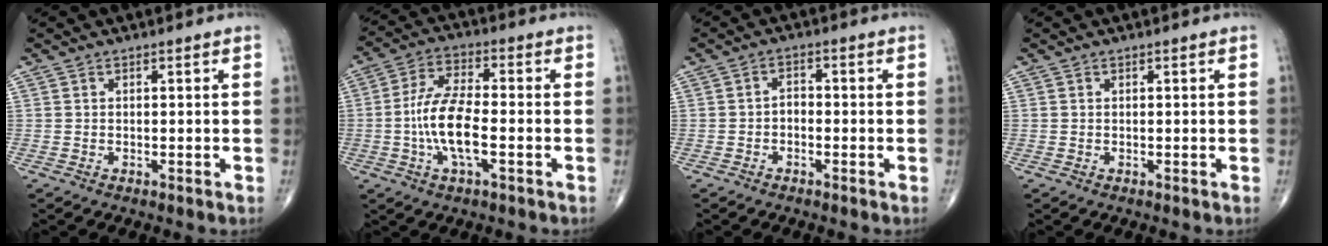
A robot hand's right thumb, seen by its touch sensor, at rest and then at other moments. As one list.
[{"total": 11.1, "force": [-2.2, 4.0, 10.2], "torque": [-0.210, 0.017, -0.047]}, {"total": 2.1, "force": [-0.8, 1.4, 1.3], "torque": [-0.013, 0.015, -0.020]}, {"total": 0.0}]